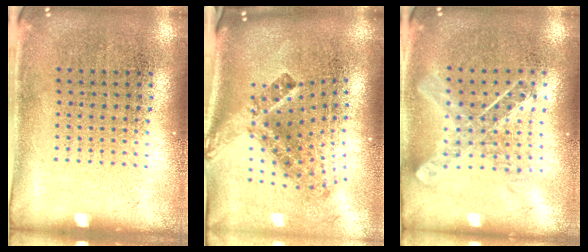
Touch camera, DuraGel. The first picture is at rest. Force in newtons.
{"total": 2.9, "press": 1.7, "slide": 2.4}
{"total": 1.0, "press": 1.0, "slide": 0.1}